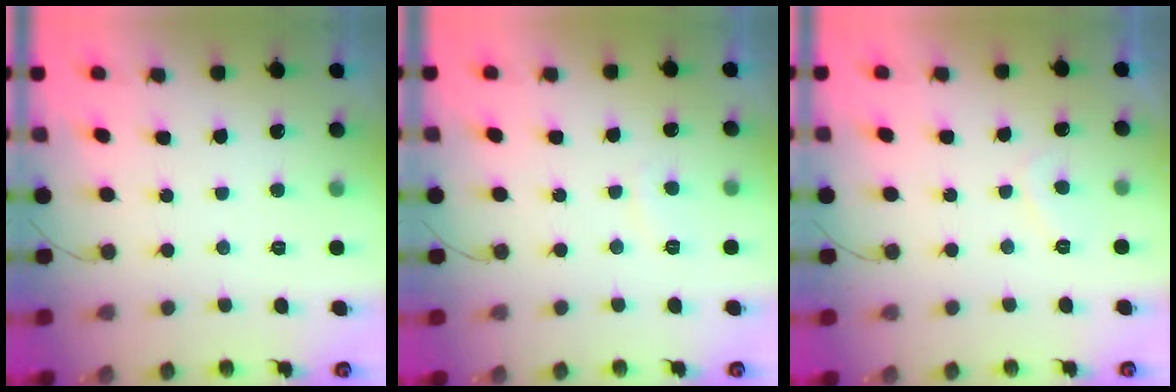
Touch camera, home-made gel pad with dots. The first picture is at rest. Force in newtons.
{"total": 2.0, "press": 1.9, "slide": 0.6}
{"total": 2.1, "press": 2.0, "slide": 0.8}